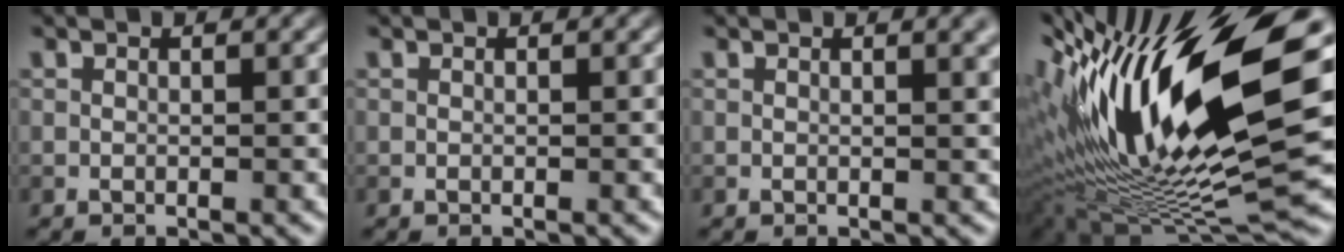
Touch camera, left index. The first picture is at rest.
{"total": 0.0}
{"total": 2.4, "force": [1.3, 1.0, 1.8], "torque": [-0.005, 0.009, 0.010]}
{"total": 17.1, "force": [3.2, 5.6, 15.8], "torque": [-0.287, 0.008, 0.054]}